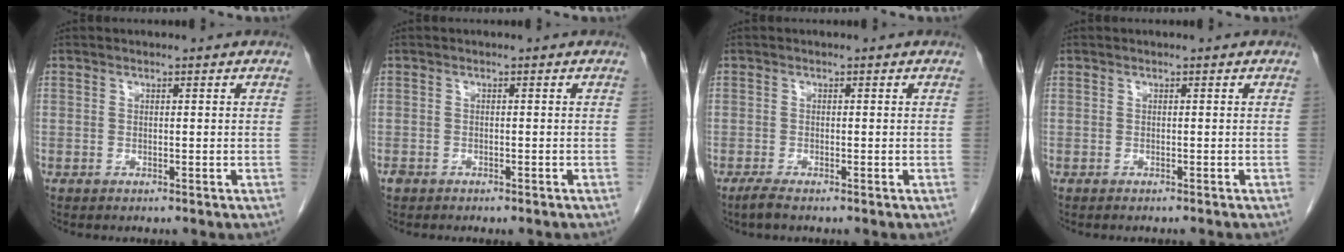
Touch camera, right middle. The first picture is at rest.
{"total": 1.5, "force": [-1.2, 0.7, 0.6], "torque": [-0.007, 0.000, -0.015]}
{"total": 1.5, "force": [-1.2, -0.1, 0.9], "torque": [-0.029, -0.006, -0.026]}
{"total": 1.9, "force": [-1.8, -0.1, 0.8], "torque": [-0.011, 0.002, -0.021]}